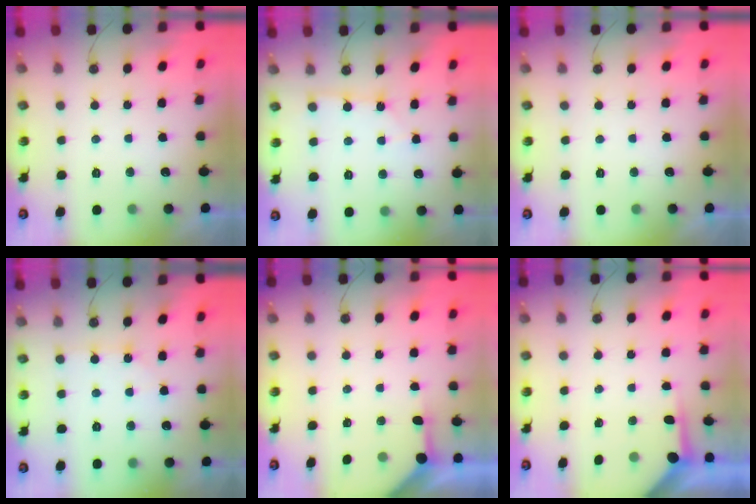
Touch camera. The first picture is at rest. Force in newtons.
{"total": 1.9, "press": 1.9, "slide": 0.2}
{"total": 0.0}
{"total": 4.1, "press": 4.1, "slide": 0.2}
{"total": 3.4, "press": 3.4, "slide": 0.3}
{"total": 3.7, "press": 3.7, "slide": 0.3}